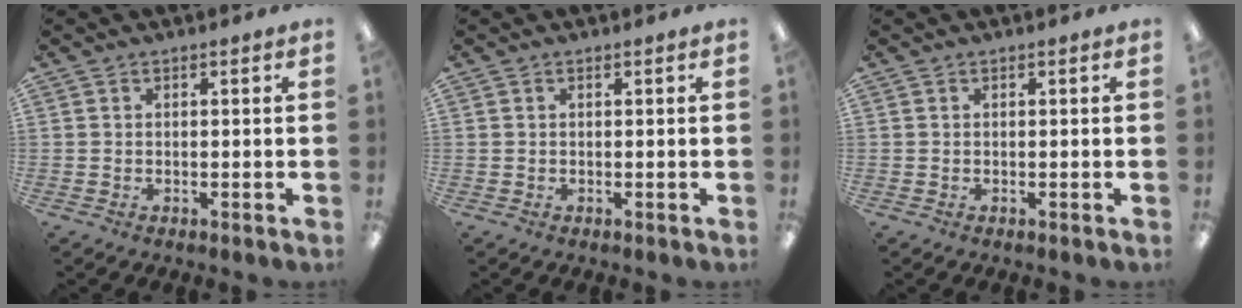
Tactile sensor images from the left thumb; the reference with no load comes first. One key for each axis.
{"total": 0.0}
{"total": 0.0}